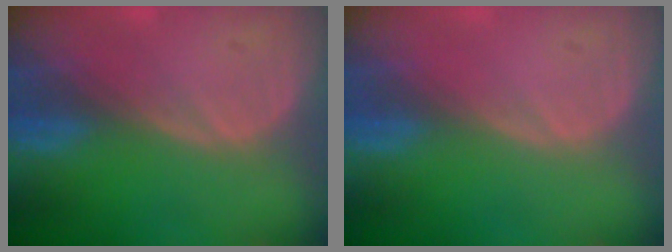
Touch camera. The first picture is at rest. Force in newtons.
{"total": 0.0}